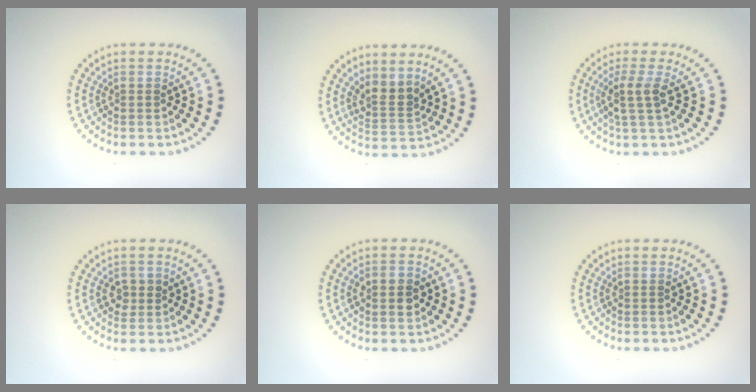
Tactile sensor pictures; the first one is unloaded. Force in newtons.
{"total": 2.5, "press": 1.9, "slide": 1.7}
{"total": 2.5, "press": 2.0, "slide": 1.6}
{"total": 1.3, "press": 1.3, "slide": 0.2}
{"total": 2.5, "press": 2.5, "slide": 0.1}
{"total": 0.0}